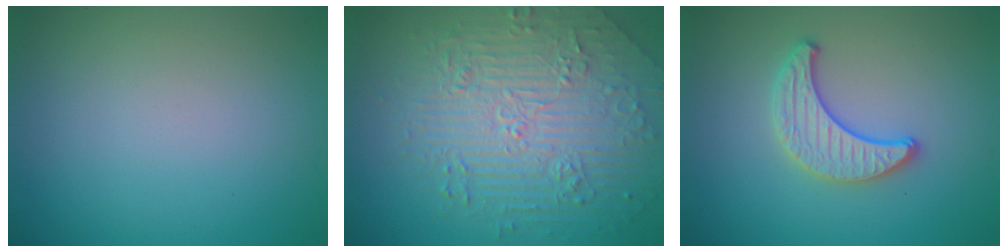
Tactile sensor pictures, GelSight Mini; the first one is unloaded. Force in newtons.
{"total": 5.3, "press": 5.0, "slide": 1.6}
{"total": 3.0, "press": 2.8, "slide": 0.9}